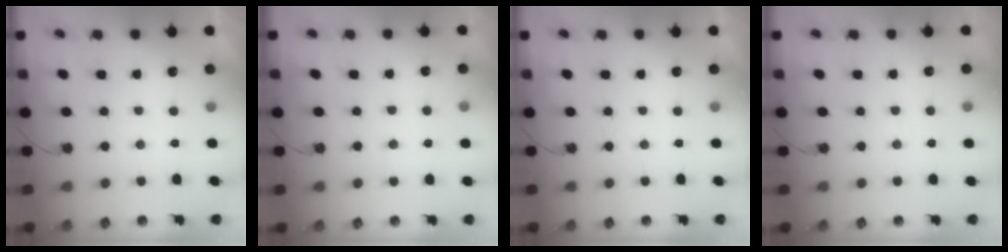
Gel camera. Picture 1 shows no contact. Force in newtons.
{"total": 7.1, "press": 7.1, "slide": 0.6}
{"total": 0.0}
{"total": 4.2, "press": 4.2, "slide": 0.6}